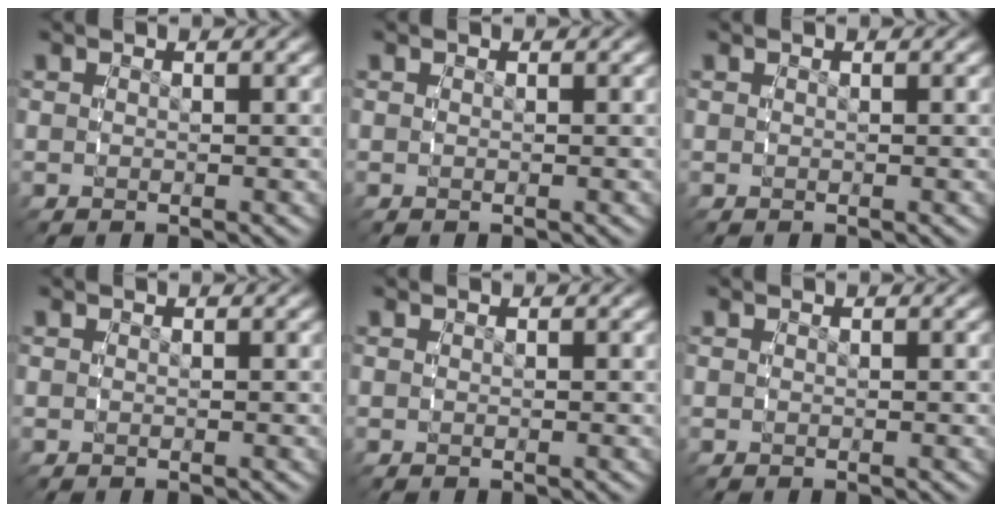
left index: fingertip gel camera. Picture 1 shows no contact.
{"total": 0.0}
{"total": 0.0}
{"total": 0.0}
{"total": 0.0}
{"total": 0.0}